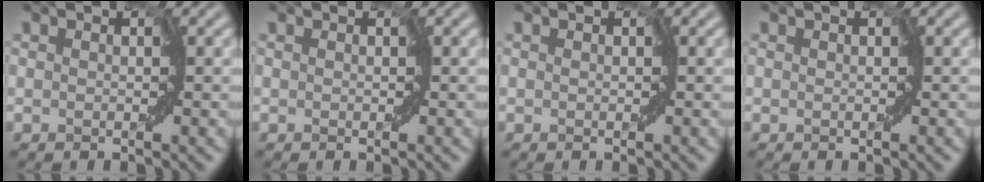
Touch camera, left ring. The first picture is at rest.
{"total": 0.0}
{"total": 0.0}
{"total": 0.0}